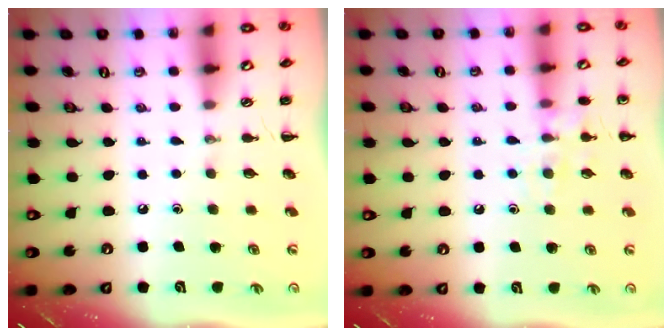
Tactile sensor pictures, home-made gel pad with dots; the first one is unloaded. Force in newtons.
{"total": 8.5, "press": 8.4, "slide": 0.7}